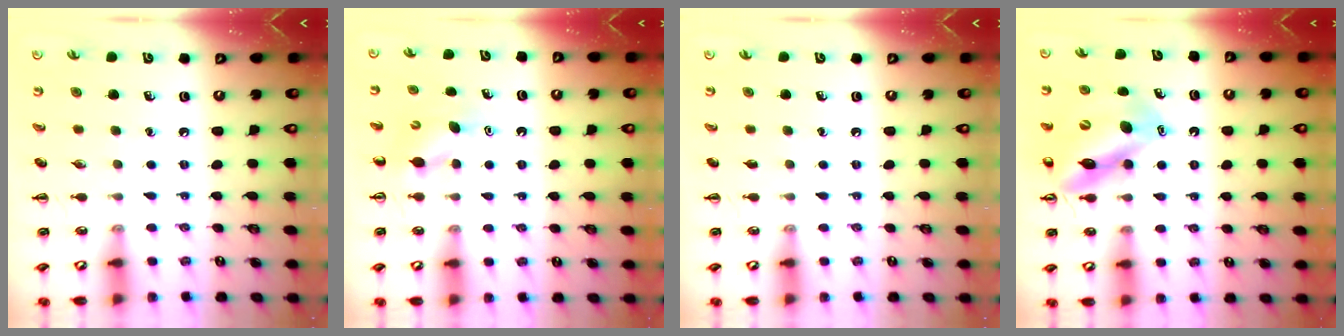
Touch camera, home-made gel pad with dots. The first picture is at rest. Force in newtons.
{"total": 5.2, "press": 5.0, "slide": 1.2}
{"total": 0.0}
{"total": 12.9, "press": 12.5, "slide": 3.4}